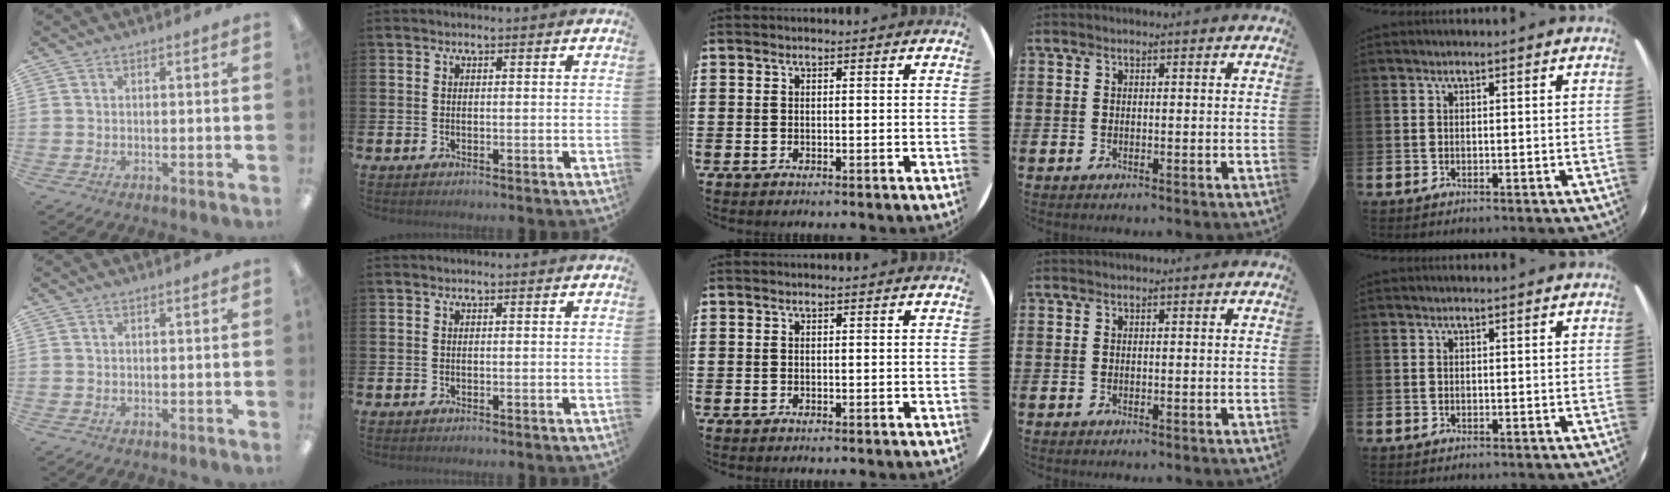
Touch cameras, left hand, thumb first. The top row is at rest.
{}